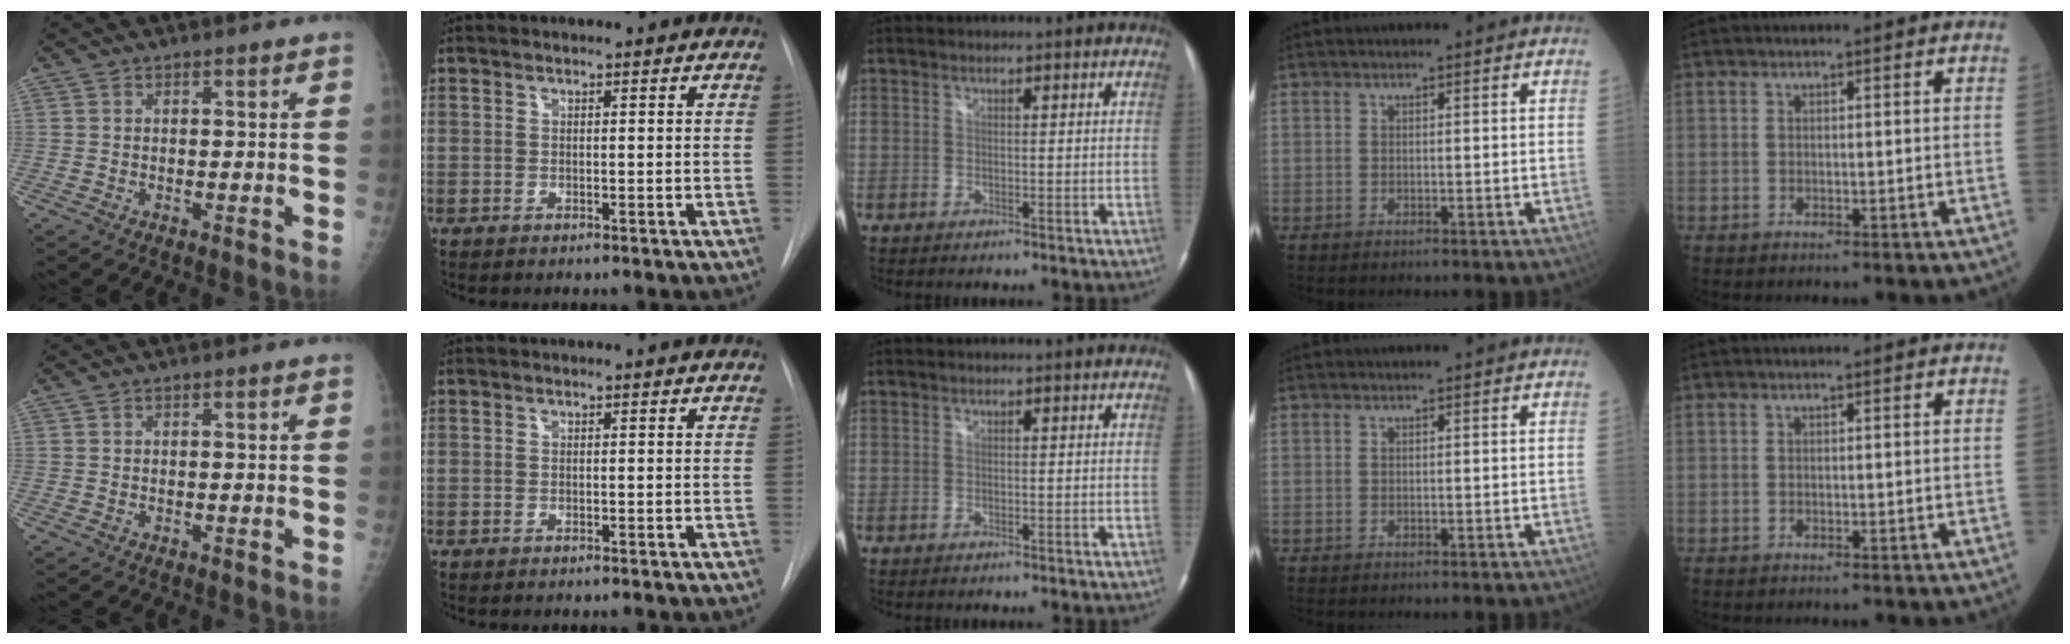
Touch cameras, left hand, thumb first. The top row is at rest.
{}